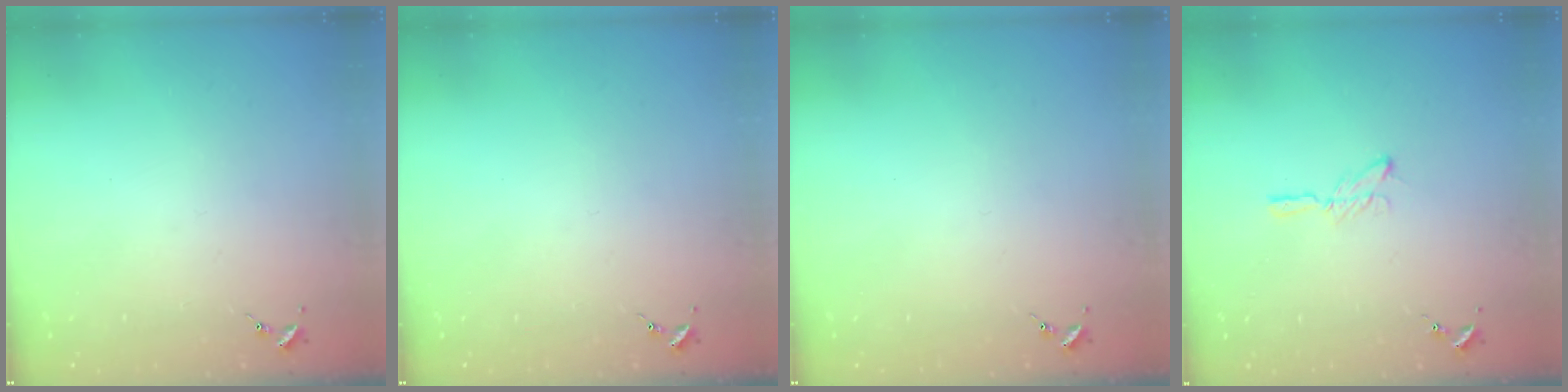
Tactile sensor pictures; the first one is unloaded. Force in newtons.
{"total": 0.0}
{"total": 0.0}
{"total": 5.8, "press": 5.8, "slide": 0.6}